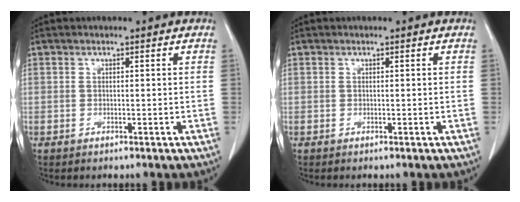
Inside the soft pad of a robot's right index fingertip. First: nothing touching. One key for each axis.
{"total": 0.0}